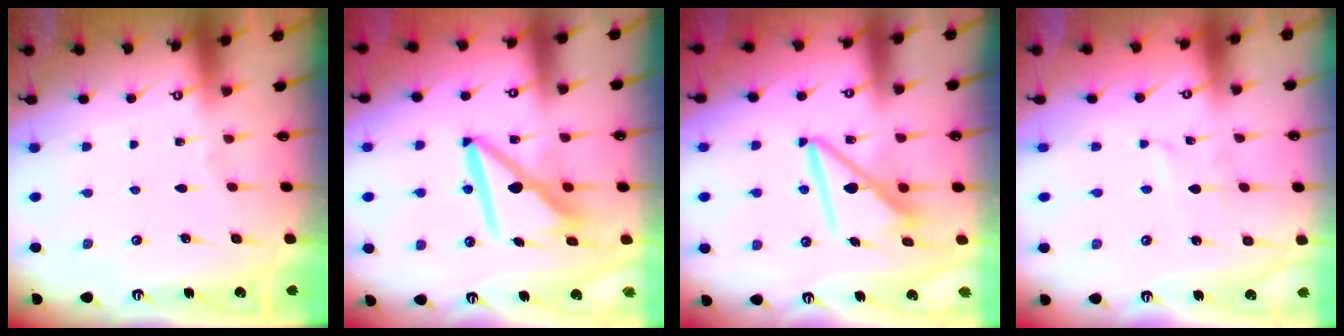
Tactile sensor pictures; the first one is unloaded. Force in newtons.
{"total": 10.9, "press": 10.8, "slide": 1.2}
{"total": 9.1, "press": 9.0, "slide": 1.0}
{"total": 1.7, "press": 1.7, "slide": 0.2}